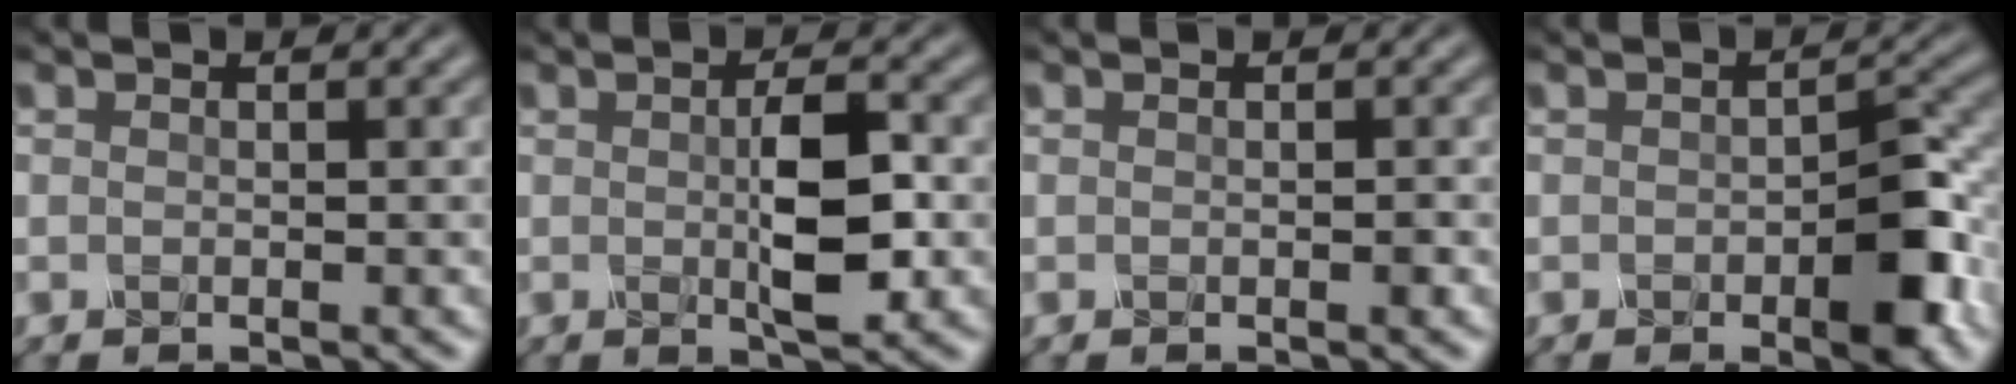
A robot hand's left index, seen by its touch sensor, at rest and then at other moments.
{"total": 4.0, "force": [-0.2, 0.8, 4.0], "torque": [-0.076, 0.004, 0.000]}
{"total": 0.6, "force": [-0.3, 0.3, 0.5], "torque": [0.005, 0.007, -0.001]}
{"total": 5.1, "force": [-1.9, 1.7, 4.4], "torque": [-0.068, 0.005, -0.030]}